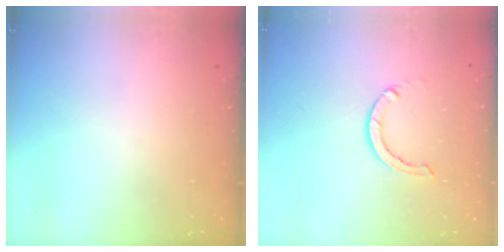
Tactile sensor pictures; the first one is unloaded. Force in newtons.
{"total": 2.9, "press": 2.9, "slide": 0.1}